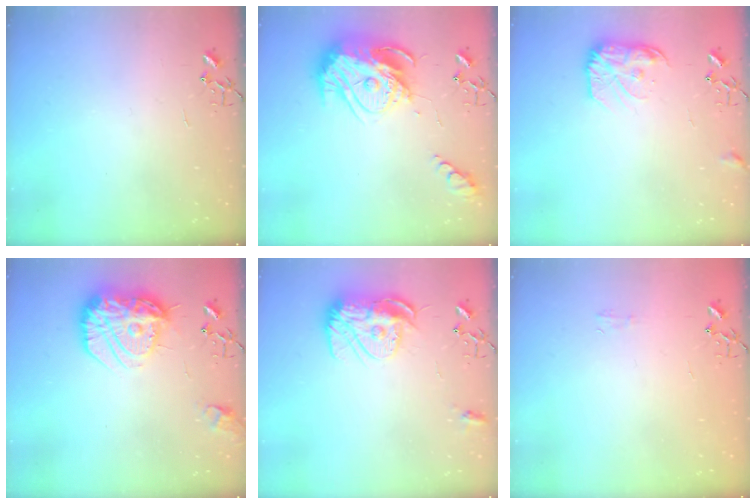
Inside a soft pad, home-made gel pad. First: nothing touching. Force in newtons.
{"total": 19.3, "press": 19.2, "slide": 1.7}
{"total": 12.4, "press": 12.4, "slide": 0.7}
{"total": 18.5, "press": 18.4, "slide": 1.7}
{"total": 13.9, "press": 13.8, "slide": 1.2}
{"total": 4.6, "press": 4.5, "slide": 0.5}